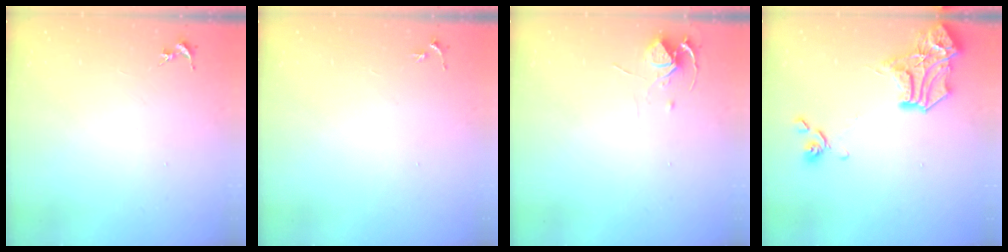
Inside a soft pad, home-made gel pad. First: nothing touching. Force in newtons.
{"total": 2.6, "press": 2.5, "slide": 0.3}
{"total": 5.8, "press": 5.8, "slide": 0.3}
{"total": 16.8, "press": 16.7, "slide": 1.5}